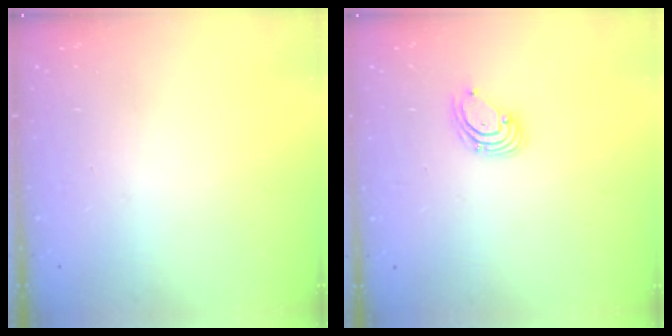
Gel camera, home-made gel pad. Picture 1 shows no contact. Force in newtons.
{"total": 2.6, "press": 2.6, "slide": 0.1}